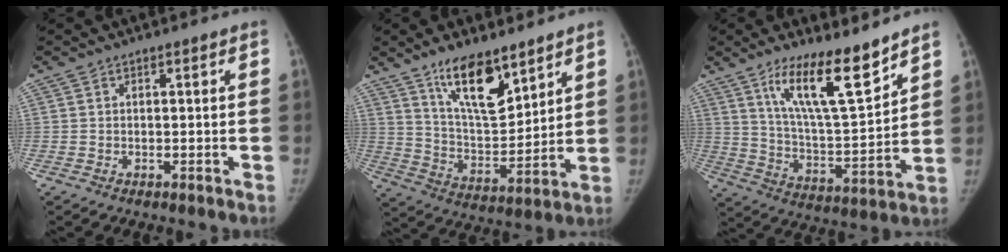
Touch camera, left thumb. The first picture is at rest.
{"total": 14.1, "force": [9.5, 5.3, 9.0], "torque": [-0.123, -0.068, 0.180]}
{"total": 15.6, "force": [10.6, 3.5, 10.9], "torque": [-0.163, -0.077, 0.197]}